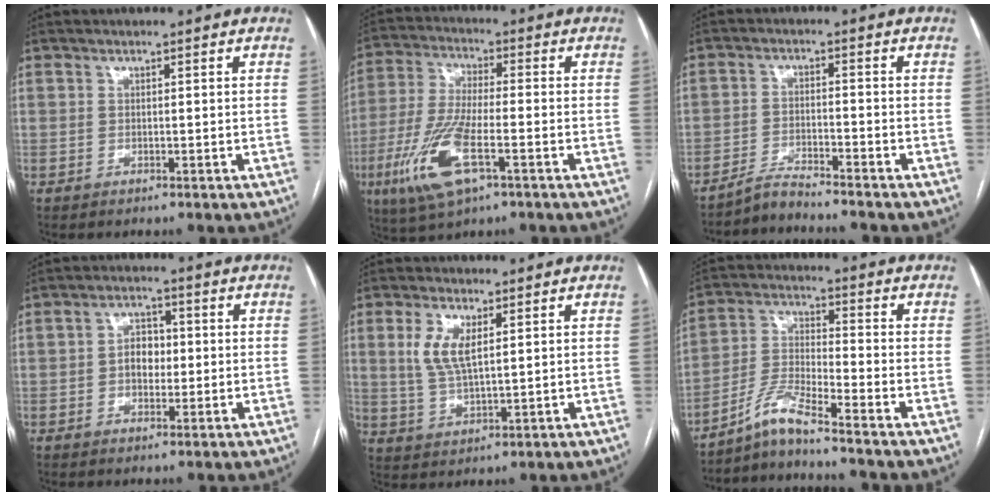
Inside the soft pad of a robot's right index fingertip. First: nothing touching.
{"total": 12.7, "force": [-5.2, 2.9, 11.1], "torque": [-0.246, -0.019, -0.096]}
{"total": 4.3, "force": [-4.2, -0.7, 0.7], "torque": [-0.015, -0.019, -0.076]}
{"total": 4.1, "force": [-0.3, 2.8, 3.0], "torque": [-0.052, 0.014, -0.005]}
{"total": 6.3, "force": [2.1, 2.3, 5.5], "torque": [-0.121, 0.004, 0.049]}
{"total": 6.5, "force": [-5.6, -1.1, 3.0], "torque": [-0.075, -0.013, -0.112]}